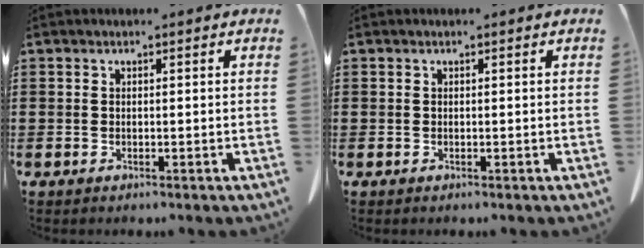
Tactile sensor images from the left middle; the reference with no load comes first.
{"total": 0.0}